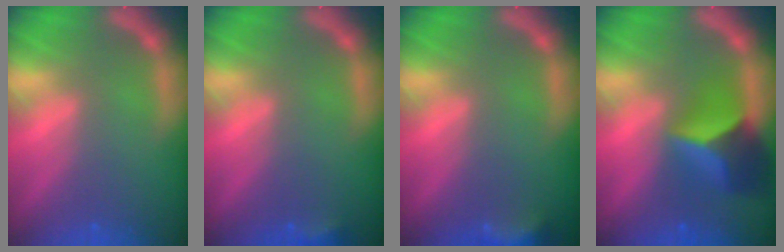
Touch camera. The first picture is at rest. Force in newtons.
{"total": 1.4}
{"total": 3.9}
{"total": 6.9}